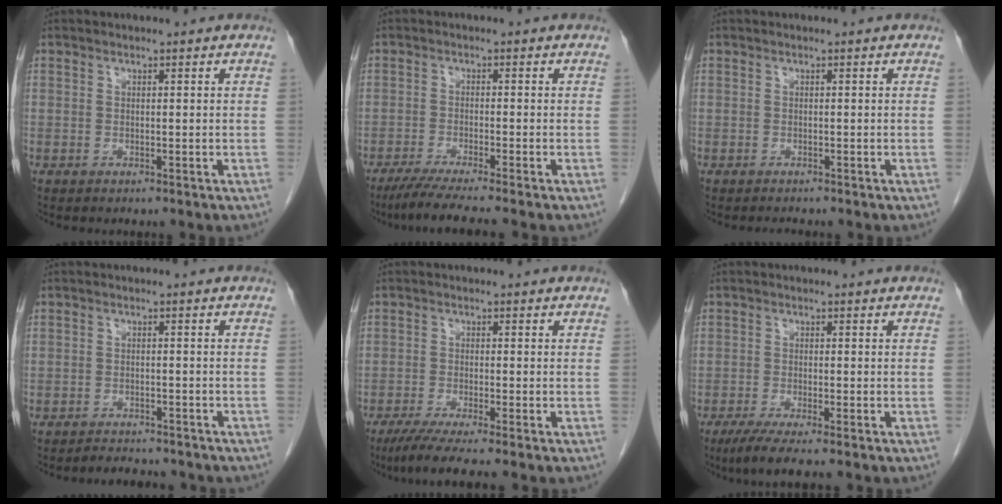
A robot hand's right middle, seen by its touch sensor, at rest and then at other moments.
{"total": 6.9, "force": [-5.6, -1.1, 3.8], "torque": [-0.058, -0.023, -0.093]}
{"total": 0.7, "force": [-0.7, 0.0, 0.2], "torque": [-0.007, -0.003, -0.008]}
{"total": 6.0, "force": [-5.4, 1.7, 1.8], "torque": [-0.025, 0.001, -0.067]}
{"total": 6.0, "force": [-4.6, -0.7, 3.8], "torque": [-0.062, -0.018, -0.079]}
{"total": 4.9, "force": [-3.7, -0.2, 3.3], "torque": [-0.057, -0.014, -0.064]}